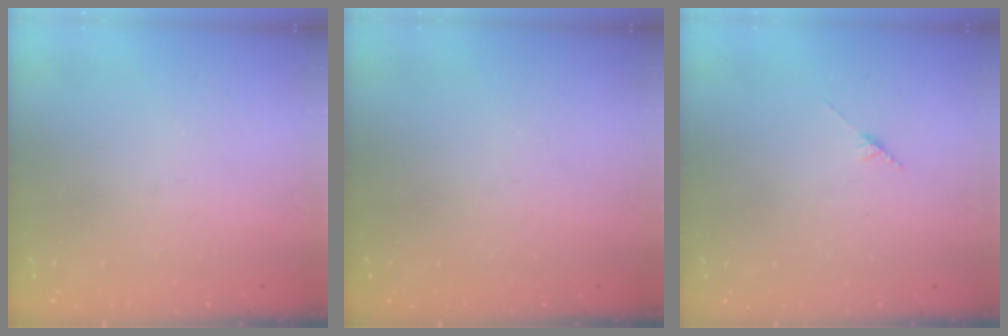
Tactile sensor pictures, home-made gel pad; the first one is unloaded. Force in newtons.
{"total": 0.0}
{"total": 2.8, "press": 2.8, "slide": 0.4}